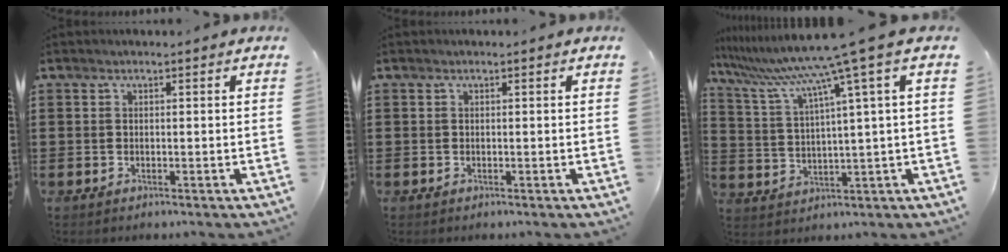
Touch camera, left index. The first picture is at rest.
{"total": 0.0}
{"total": 9.9, "force": [6.4, -1.3, 7.4], "torque": [-0.175, -0.044, 0.095]}